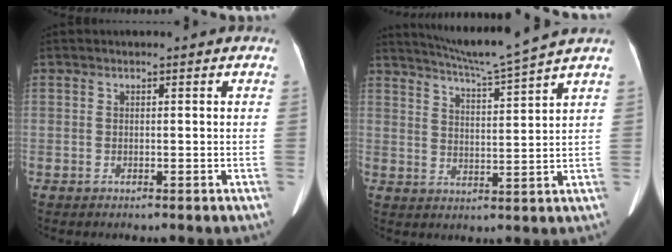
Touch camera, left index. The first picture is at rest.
{"total": 9.8, "force": [8.8, -2.4, 3.5], "torque": [-0.068, -0.013, 0.145]}